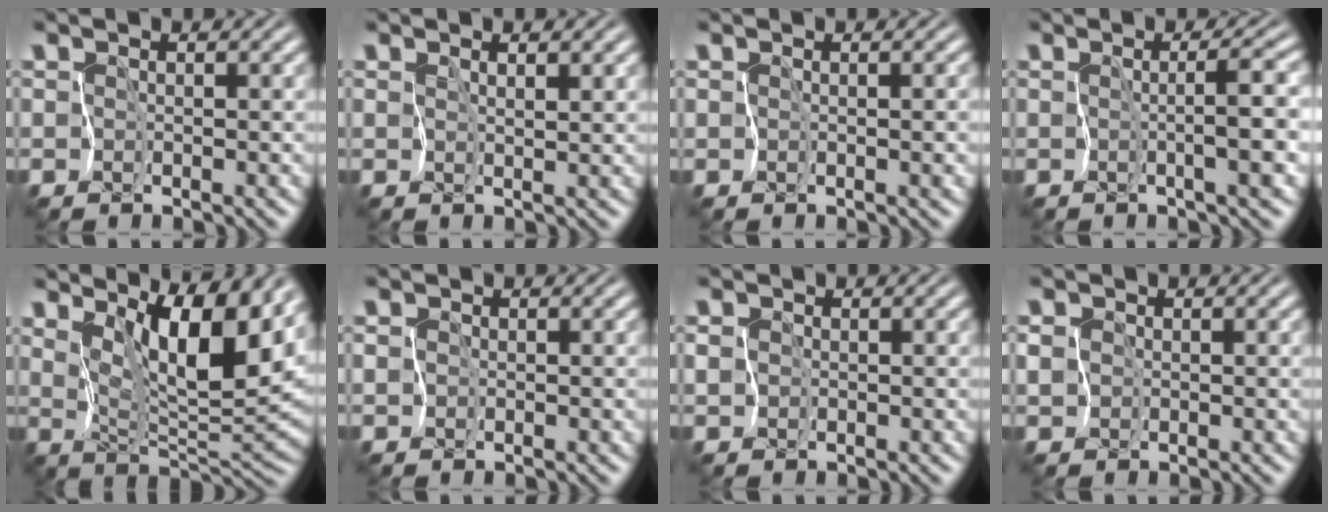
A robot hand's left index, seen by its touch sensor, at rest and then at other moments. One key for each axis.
{"total": 1.2, "fx": 0.8, "fy": 0.1, "fz": 0.9, "tx": -0.015, "ty": -0.006, "tz": 0.020}
{"total": 1.4, "fx": -0.5, "fy": 0.5, "fz": 1.1, "tx": -0.007, "ty": -0.004, "tz": -0.002}
{"total": 3.4, "fx": -0.4, "fy": 0.0, "fz": 3.4, "tx": -0.045, "ty": 0.000, "tz": -0.006}
{"total": 8.4, "fx": 4.3, "fy": 2.2, "fz": 6.9, "tx": -0.113, "ty": -0.012, "tz": 0.073}
{"total": 0.5, "fx": -0.3, "fy": 0.3, "fz": -0.3, "tx": 0.007, "ty": -0.003, "tz": -0.004}
{"total": 0.9, "fx": -0.3, "fy": 0.9, "fz": -0.1, "tx": 0.005, "ty": -0.002, "tz": -0.003}
{"total": 1.7, "fx": -0.2, "fy": 1.6, "fz": 0.3, "tx": -0.006, "ty": 0.000, "tz": -0.001}